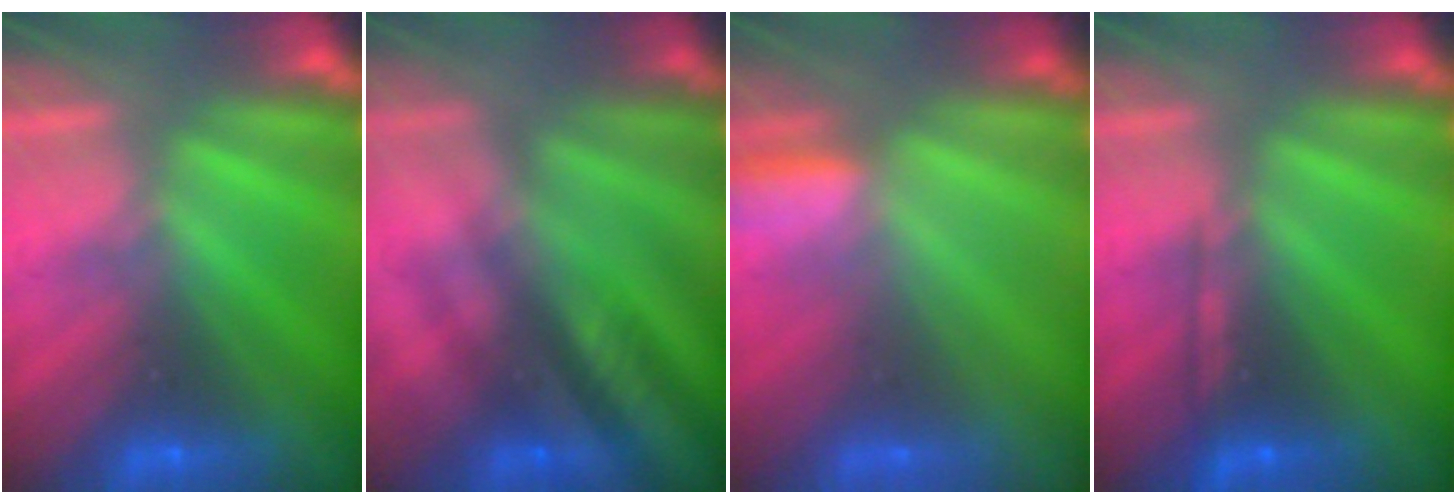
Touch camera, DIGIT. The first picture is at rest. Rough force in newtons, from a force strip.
{"total": 2.4}
{"total": 2.9}
{"total": 2.2}